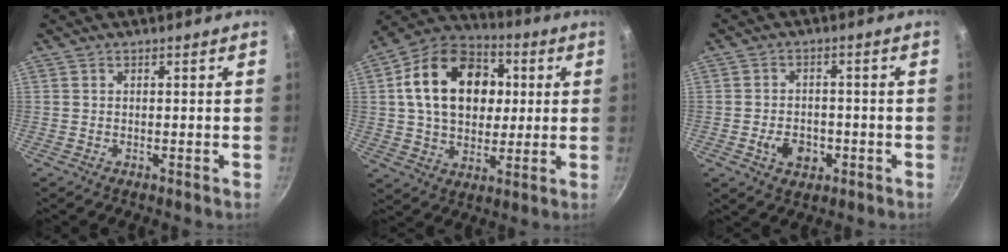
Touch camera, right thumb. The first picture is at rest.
{"total": 20.9, "force": [3.9, 15.1, 13.9], "torque": [-0.197, 0.018, 0.056]}
{"total": 5.8, "force": [-1.9, 4.2, 3.6], "torque": [-0.038, 0.011, -0.028]}